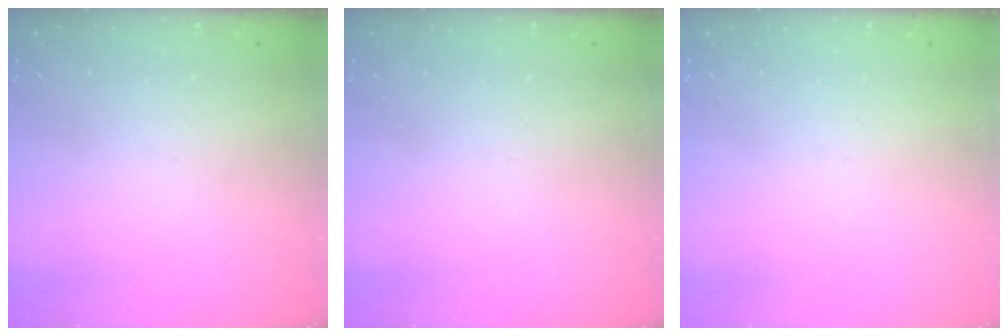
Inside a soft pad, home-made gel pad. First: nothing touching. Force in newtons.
{"total": 0.0}
{"total": 0.0}